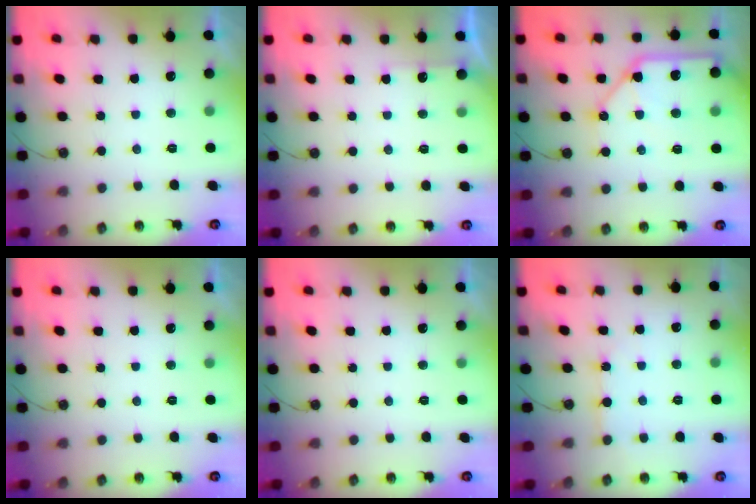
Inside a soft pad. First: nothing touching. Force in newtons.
{"total": 2.5, "press": 2.5, "slide": 0.4}
{"total": 12.9, "press": 12.8, "slide": 1.6}
{"total": 0.0}
{"total": 0.0}
{"total": 3.9, "press": 3.8, "slide": 0.4}